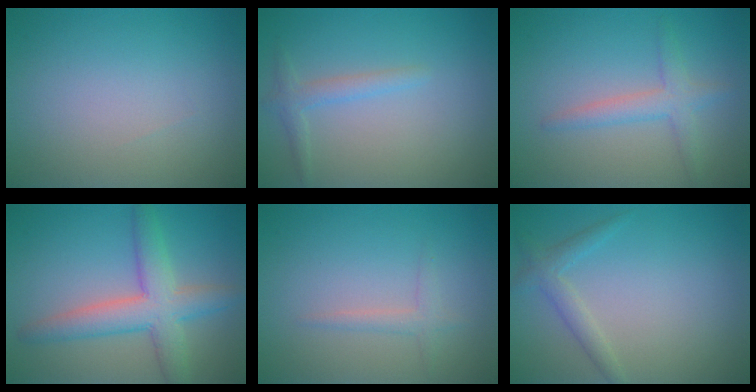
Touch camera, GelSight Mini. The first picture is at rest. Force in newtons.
{"total": 1.3, "press": 1.3, "slide": 0.1}
{"total": 2.5, "press": 2.5, "slide": 0.1}
{"total": 5.5, "press": 5.5, "slide": 0.3}
{"total": 1.3, "press": 1.3, "slide": 0.1}
{"total": 1.9, "press": 1.9, "slide": 0.2}